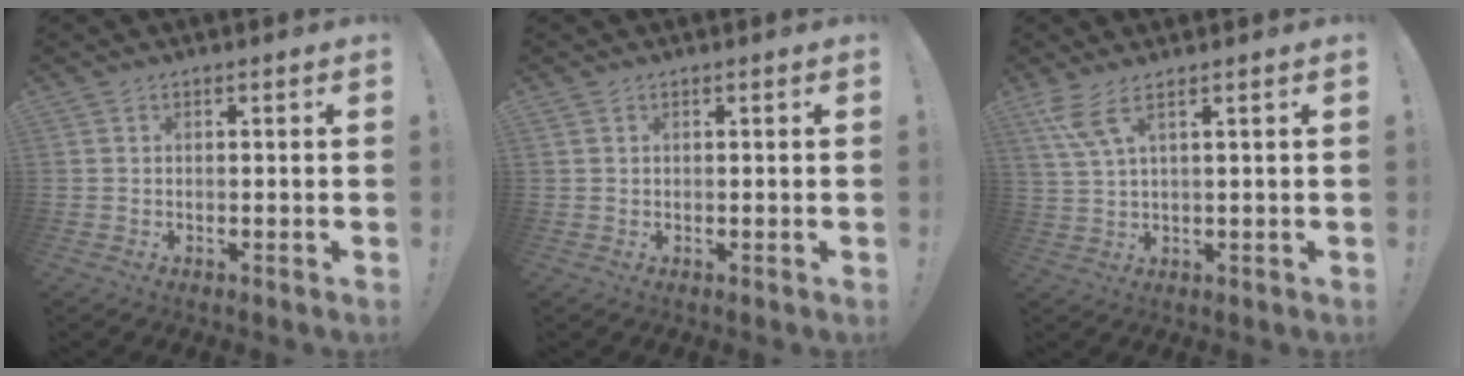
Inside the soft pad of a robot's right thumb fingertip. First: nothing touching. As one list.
[{"total": 0.0}, {"total": 5.6, "force": [2.9, 0.6, 4.7], "torque": [-0.099, -0.010, 0.055]}]